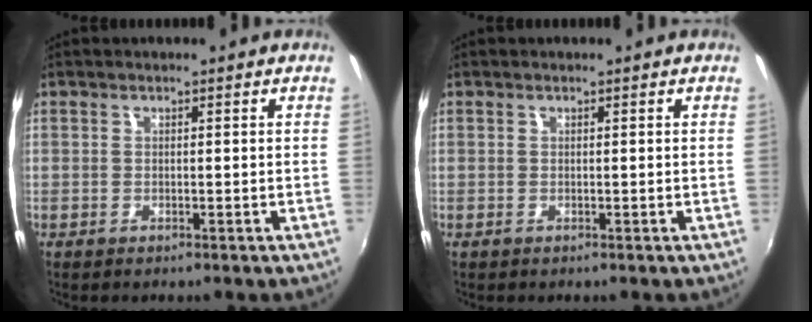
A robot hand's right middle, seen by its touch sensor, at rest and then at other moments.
{"total": 0.0}